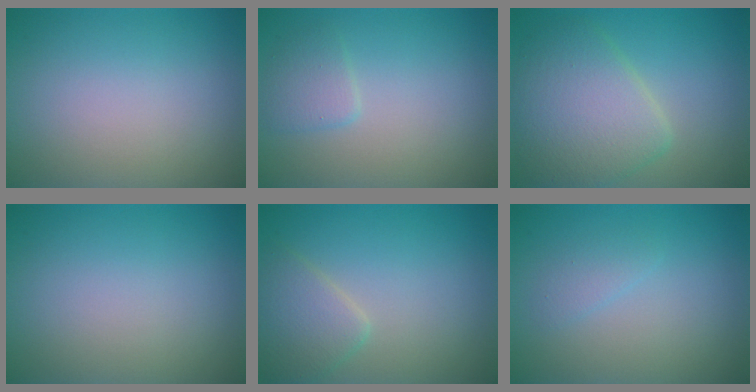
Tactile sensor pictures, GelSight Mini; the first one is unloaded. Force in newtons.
{"total": 1.6, "press": 1.6, "slide": 0.0}
{"total": 6.1, "press": 6.1, "slide": 0.4}
{"total": 0.0}
{"total": 2.8, "press": 2.8, "slide": 0.1}
{"total": 1.1, "press": 1.1, "slide": 0.1}